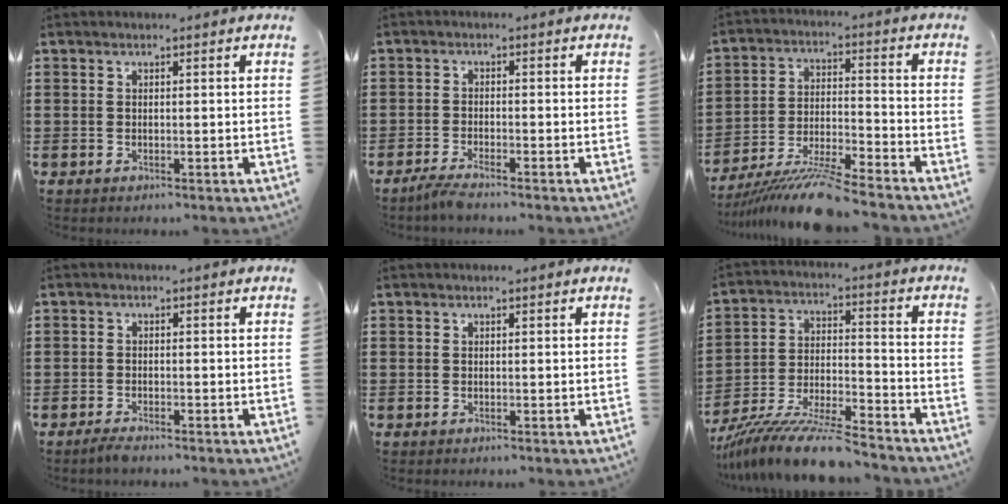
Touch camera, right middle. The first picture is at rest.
{"total": 2.2, "force": [-2.0, -0.2, 1.0], "torque": [-0.026, -0.001, -0.039]}
{"total": 10.1, "force": [-9.2, 0.0, 4.2], "torque": [-0.073, 0.009, -0.178]}
{"total": 1.3, "force": [-1.2, 0.1, 0.5], "torque": [-0.019, -0.006, -0.025]}
{"total": 0.0}
{"total": 11.6, "force": [-10.5, 0.8, 5.1], "torque": [-0.089, 0.020, -0.202]}